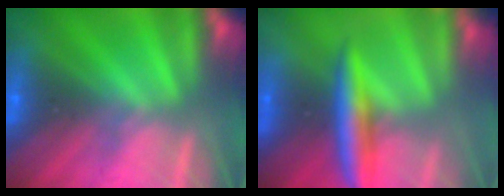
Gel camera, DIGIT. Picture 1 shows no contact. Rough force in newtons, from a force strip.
{"total": 9.0}